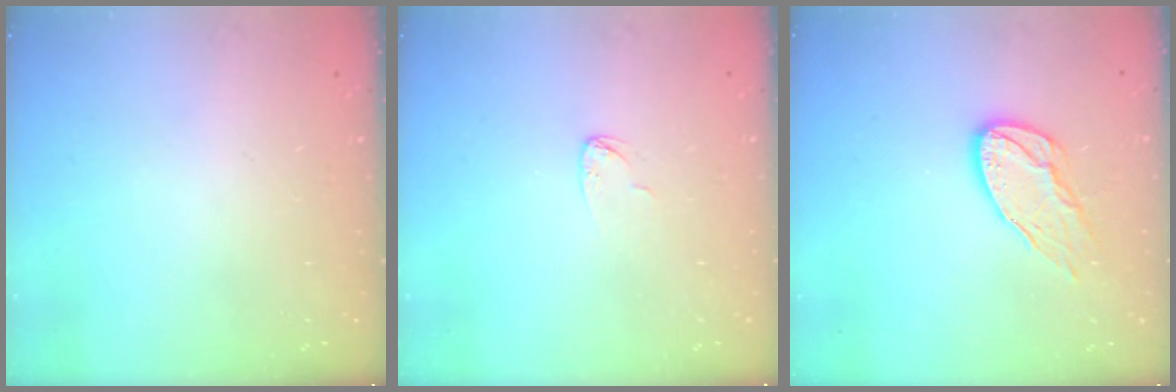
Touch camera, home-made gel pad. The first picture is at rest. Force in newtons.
{"total": 3.8, "press": 3.8, "slide": 0.2}
{"total": 11.3, "press": 11.3, "slide": 0.9}